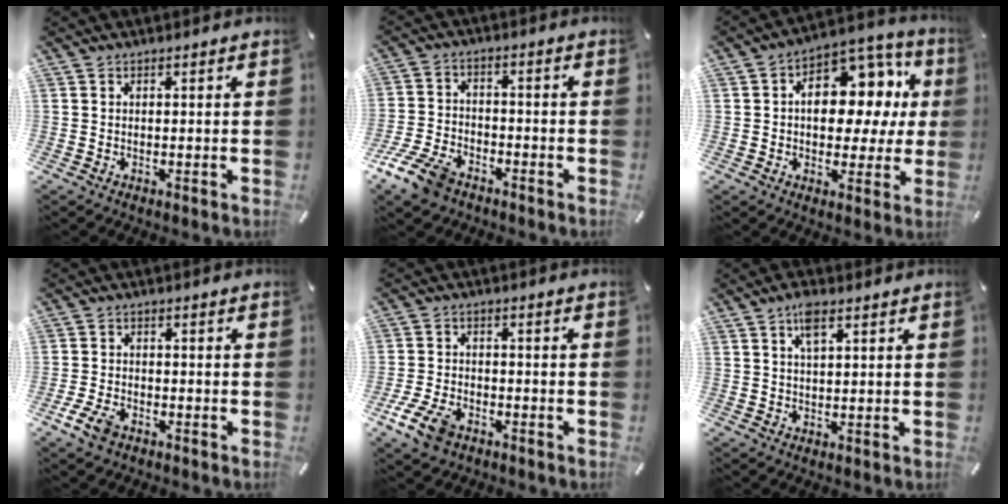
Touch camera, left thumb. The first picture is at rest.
{"total": 9.3, "force": [-6.3, 5.1, 4.6], "torque": [-0.096, 0.031, -0.119]}
{"total": 14.1, "force": [2.1, 9.5, 10.1], "torque": [-0.132, -0.013, 0.036]}
{"total": 5.4, "force": [-3.1, 3.0, 3.2], "torque": [-0.082, 0.009, -0.063]}
{"total": 8.2, "force": [-4.4, 4.9, 4.8], "torque": [-0.110, 0.014, -0.083]}
{"total": 4.4, "force": [2.3, 1.6, 3.4], "torque": [-0.067, 0.002, 0.038]}